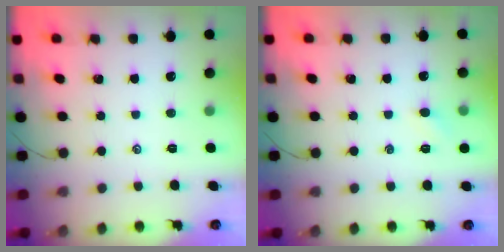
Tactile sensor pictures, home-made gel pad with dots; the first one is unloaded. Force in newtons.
{"total": 3.1, "press": 2.9, "slide": 1.0}